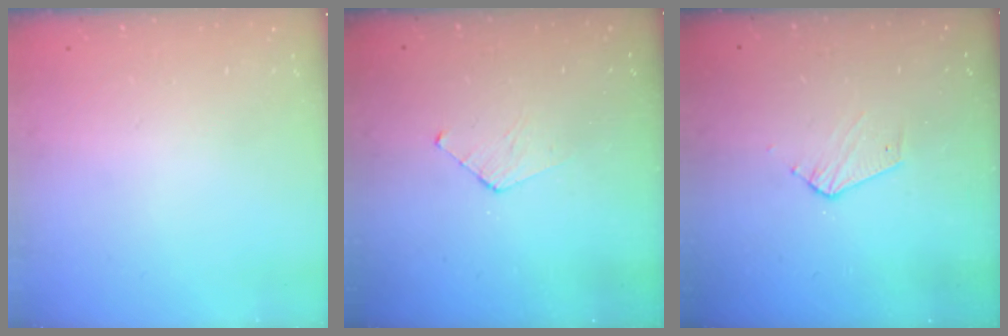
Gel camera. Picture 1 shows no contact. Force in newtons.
{"total": 3.4, "press": 3.3, "slide": 0.3}
{"total": 4.2, "press": 4.2, "slide": 0.4}